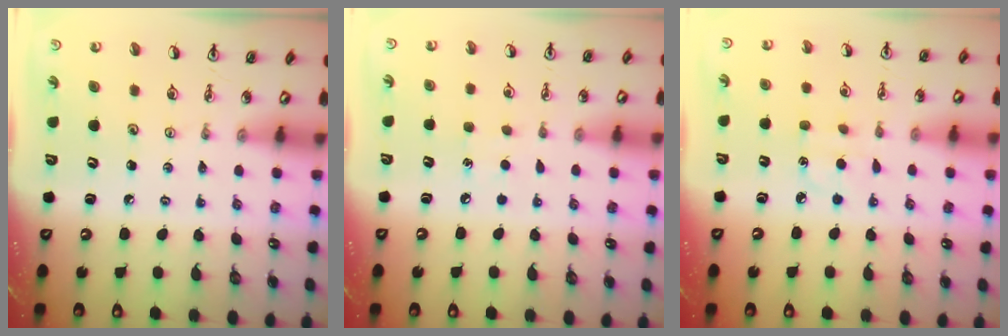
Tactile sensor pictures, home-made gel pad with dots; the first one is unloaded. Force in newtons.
{"total": 5.4, "press": 5.3, "slide": 0.6}
{"total": 4.7, "press": 4.7, "slide": 0.5}